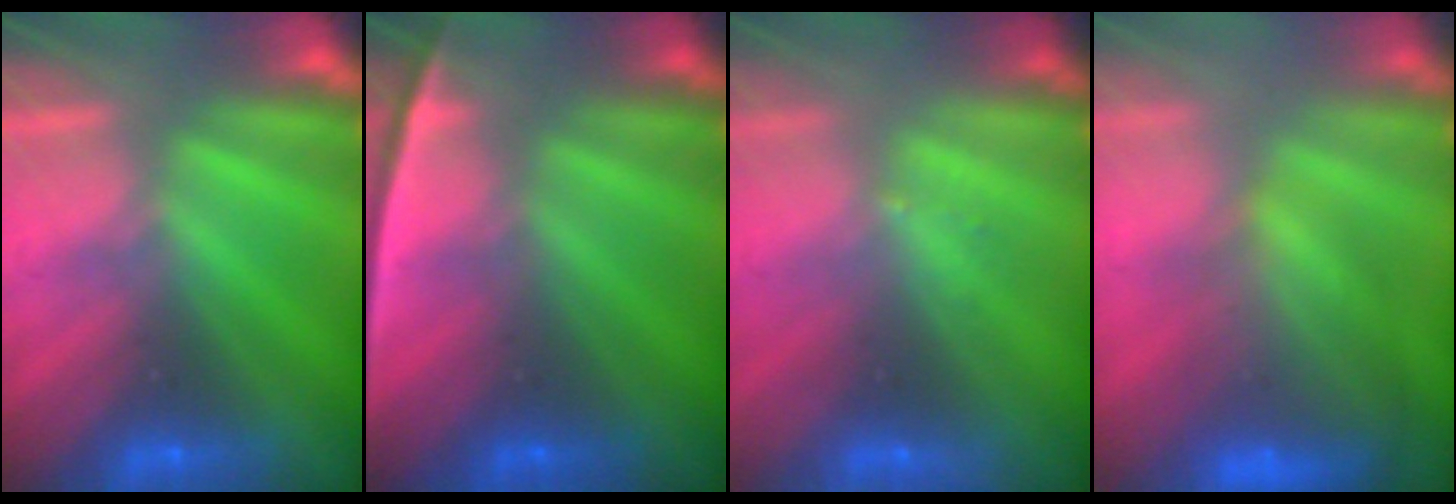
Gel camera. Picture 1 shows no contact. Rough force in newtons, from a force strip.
{"total": 2.4}
{"total": 1.3}
{"total": 7.5}